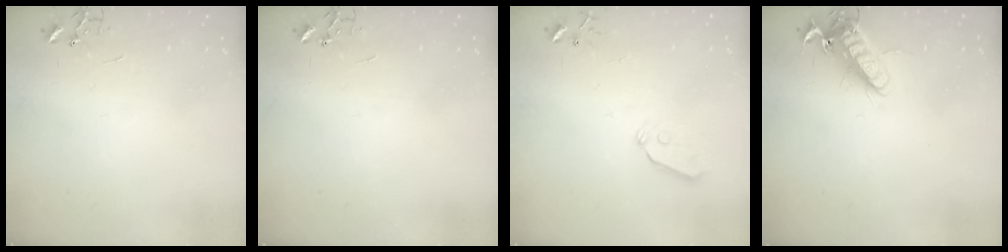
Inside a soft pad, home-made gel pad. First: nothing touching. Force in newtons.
{"total": 0.0}
{"total": 6.1, "press": 6.1, "slide": 0.5}
{"total": 12.9, "press": 12.8, "slide": 1.7}